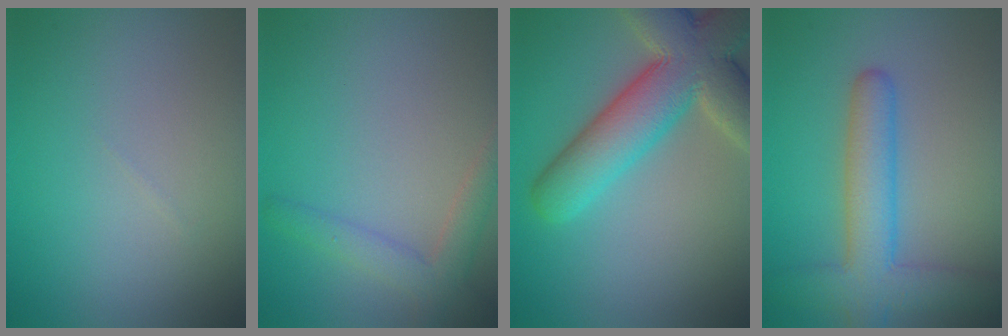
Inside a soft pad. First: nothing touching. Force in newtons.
{"total": 2.9, "press": 2.9, "slide": 0.2}
{"total": 9.9, "press": 9.9, "slide": 0.8}
{"total": 5.8, "press": 5.8, "slide": 0.3}